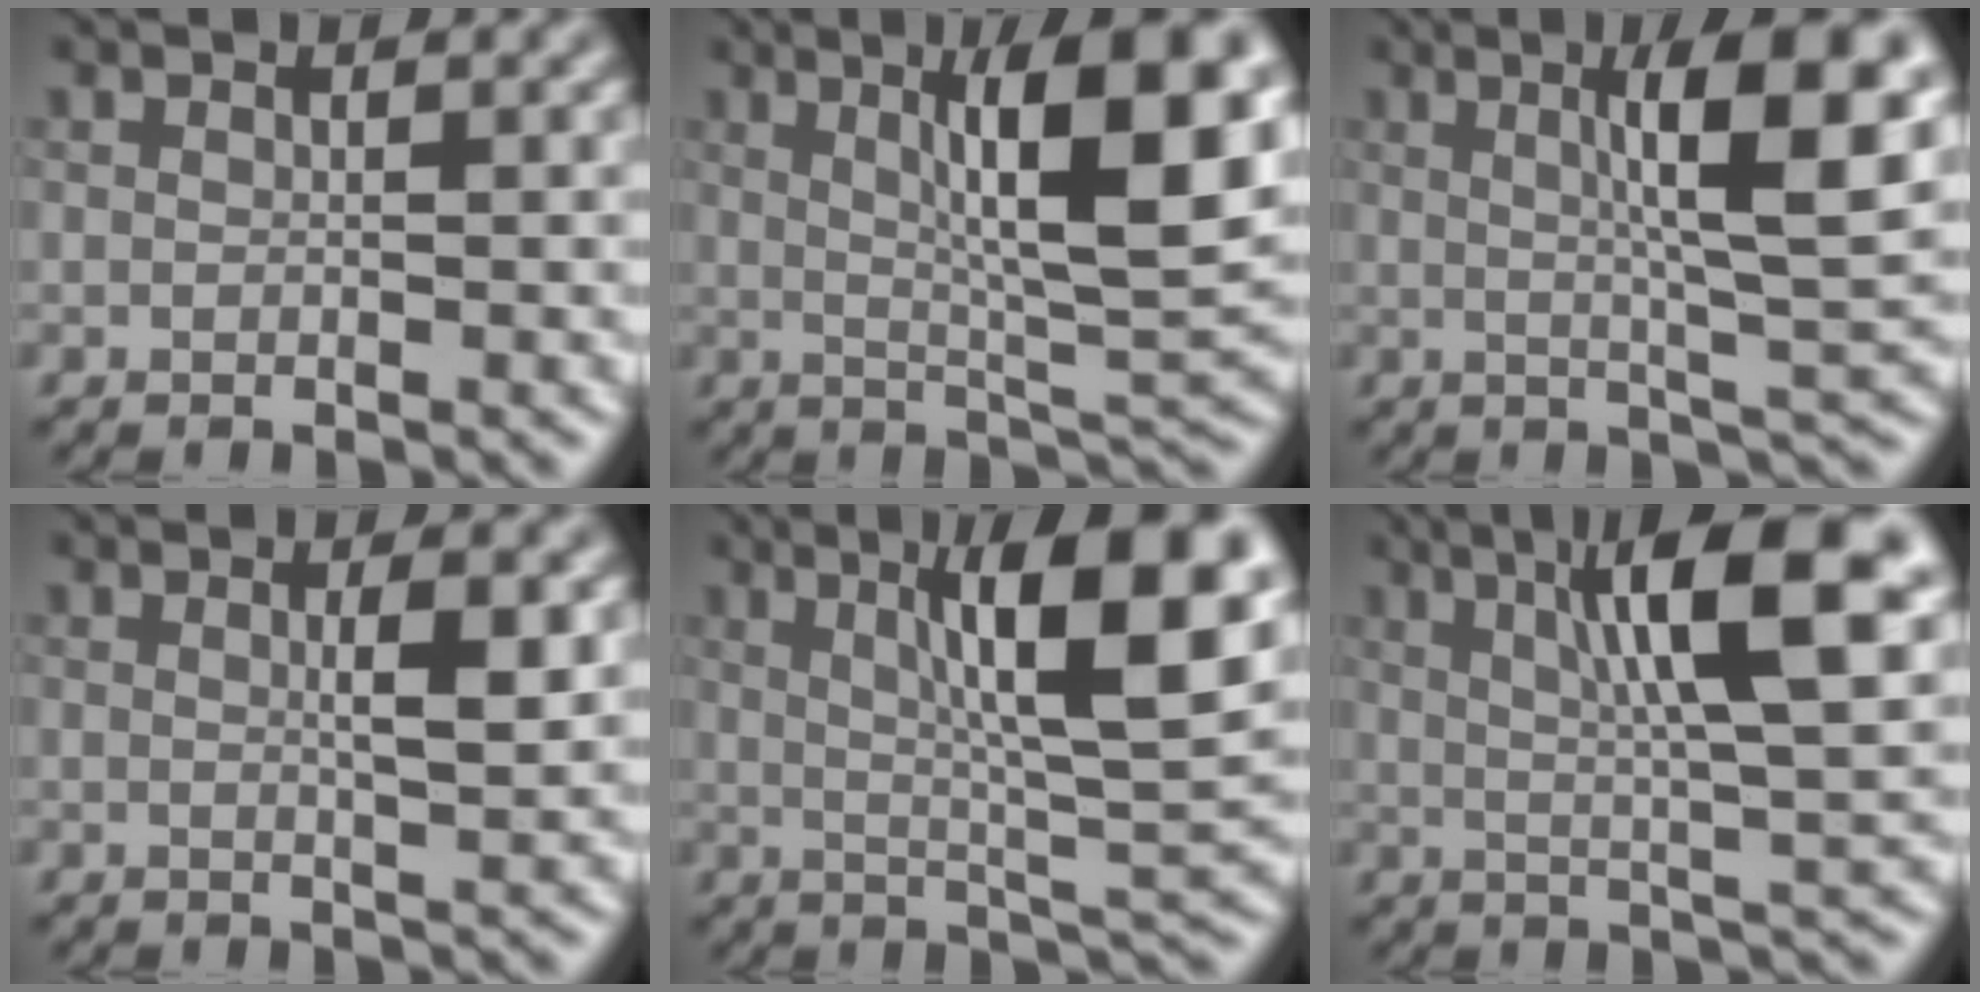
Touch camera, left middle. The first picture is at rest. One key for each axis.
{"total": 11.0, "fx": 3.0, "fy": 2.3, "fz": 10.3, "tx": -0.143, "ty": 0.006, "tz": 0.051}
{"total": 9.6, "fx": 2.4, "fy": 1.7, "fz": 9.2, "tx": -0.123, "ty": 0.008, "tz": 0.036}
{"total": 2.7, "fx": 0.5, "fy": 0.5, "fz": 2.6, "tx": -0.038, "ty": 0.003, "tz": 0.006}
{"total": 11.7, "fx": 3.6, "fy": 2.3, "fz": 10.9, "tx": -0.154, "ty": 0.015, "tz": 0.058}
{"total": 11.1, "fx": 3.7, "fy": 1.9, "fz": 10.3, "tx": -0.148, "ty": 0.013, "tz": 0.058}